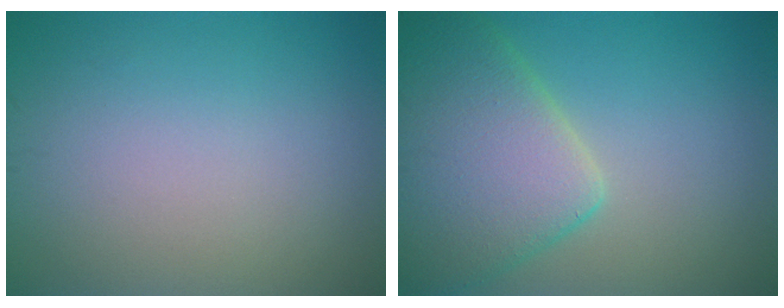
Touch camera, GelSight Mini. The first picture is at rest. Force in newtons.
{"total": 8.4, "press": 8.4, "slide": 0.6}